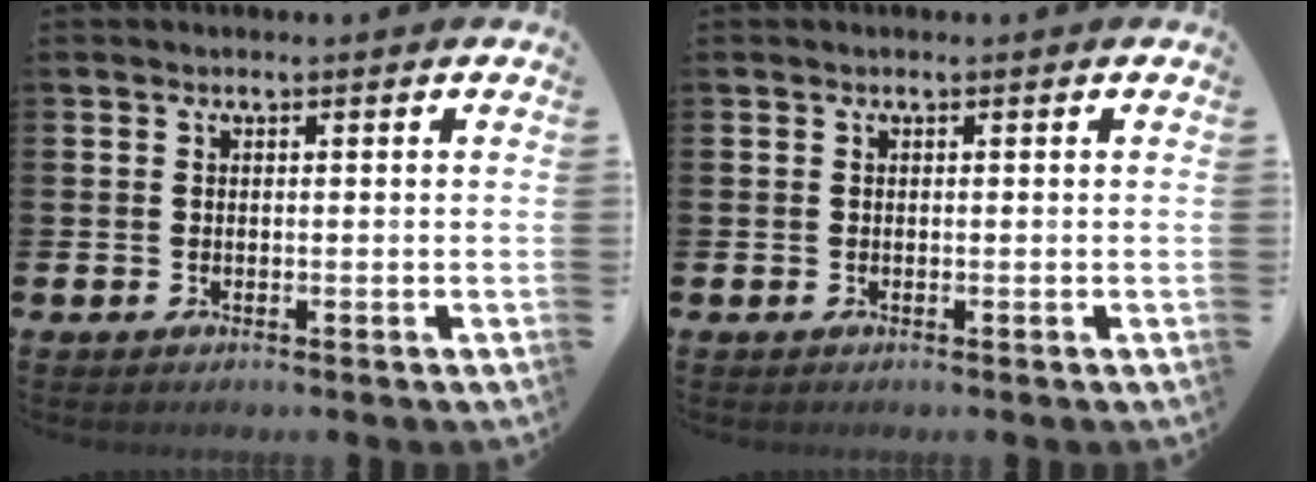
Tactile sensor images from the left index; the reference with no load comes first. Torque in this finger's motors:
{"motor_torque": [-0.10, 0.05, -0.02, -0.01]}